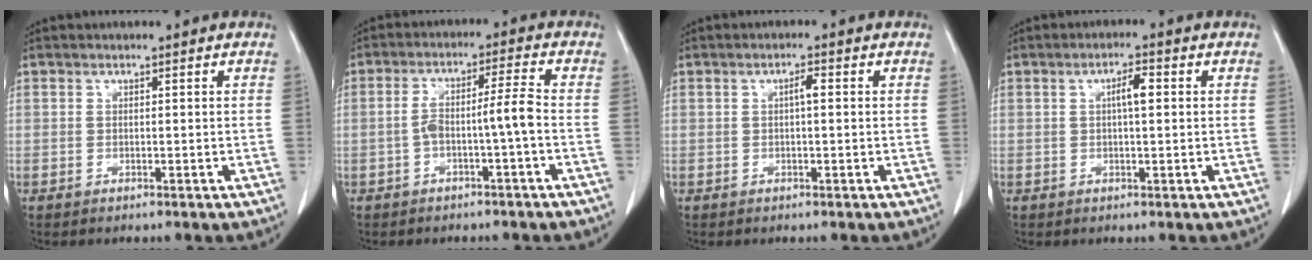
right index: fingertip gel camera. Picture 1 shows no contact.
{"total": 5.1, "force": [-1.6, -0.3, 4.8], "torque": [-0.089, 0.024, -0.020]}
{"total": 1.7, "force": [0.2, 0.3, 1.6], "torque": [-0.027, 0.005, 0.002]}
{"total": 3.1, "force": [0.5, 0.6, 3.0], "torque": [-0.051, 0.006, 0.007]}